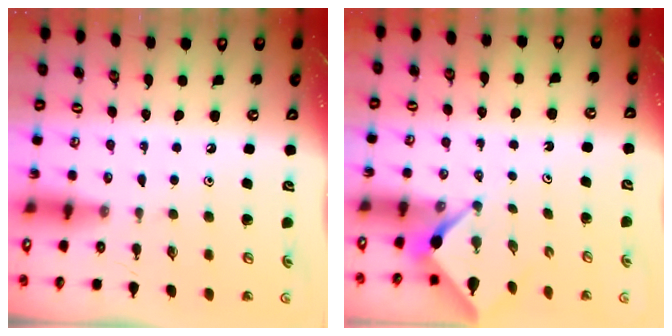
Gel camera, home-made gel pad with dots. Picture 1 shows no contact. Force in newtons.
{"total": 2.5, "press": 2.5, "slide": 0.2}